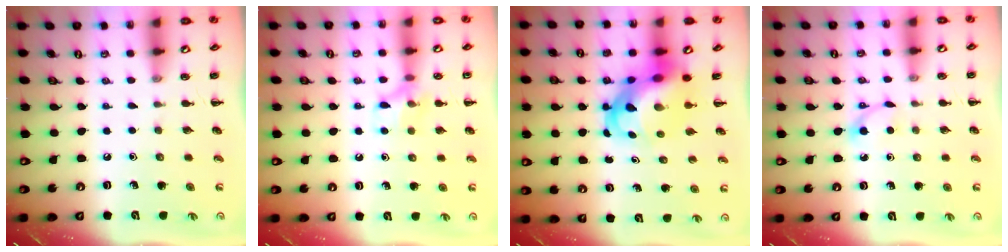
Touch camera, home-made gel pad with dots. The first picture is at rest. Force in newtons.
{"total": 8.9, "press": 8.8, "slide": 1.4}
{"total": 9.9, "press": 9.6, "slide": 2.7}
{"total": 3.4, "press": 3.3, "slide": 1.0}